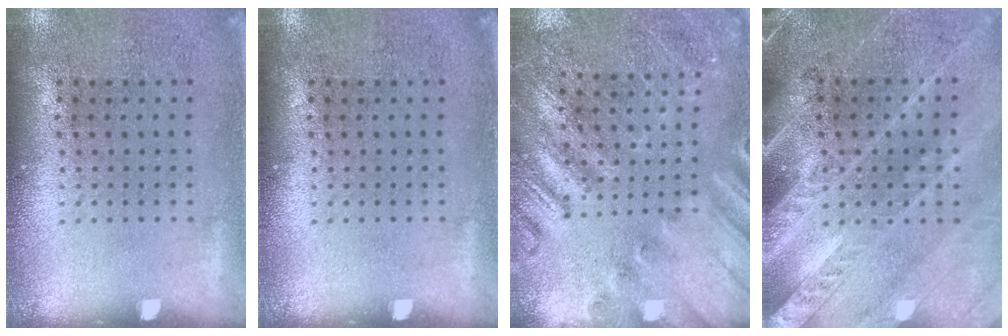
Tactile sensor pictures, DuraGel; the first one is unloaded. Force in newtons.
{"total": 0.0}
{"total": 2.3, "press": 2.2, "slide": 0.6}
{"total": 3.0, "press": 2.7, "slide": 1.3}